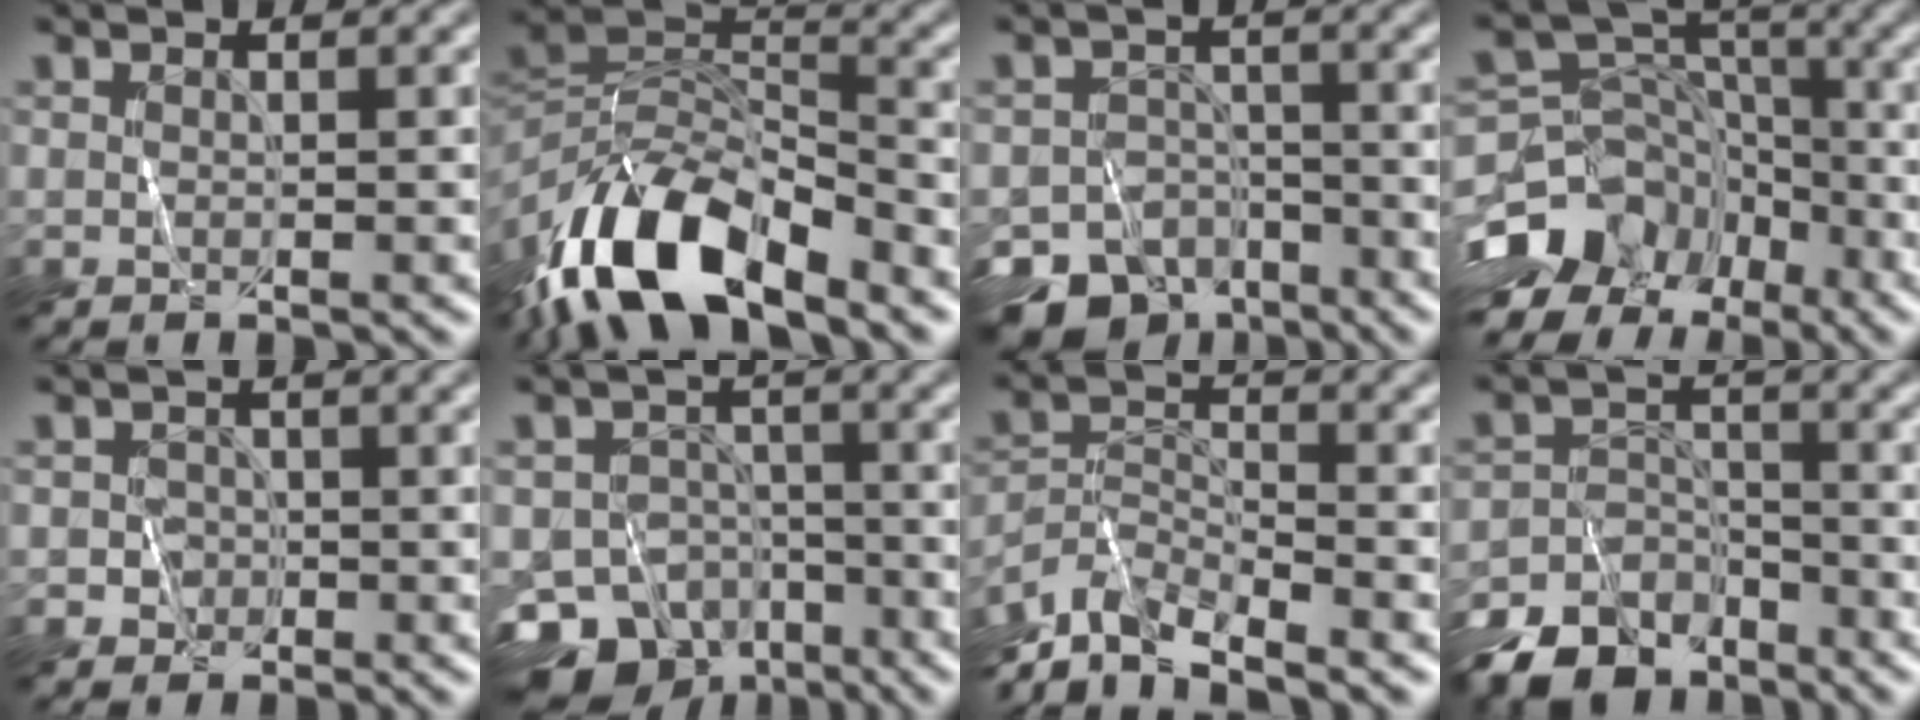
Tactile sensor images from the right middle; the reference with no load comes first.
{"total": 12.2, "force": [-7.8, 5.0, 7.9], "torque": [-0.148, 0.005, -0.155]}
{"total": 9.2, "force": [-7.1, 5.3, 2.7], "torque": [-0.033, -0.019, -0.110]}
{"total": 11.0, "force": [-6.7, 7.7, 3.9], "torque": [-0.086, 0.007, -0.111]}
{"total": 1.3, "force": [-0.4, 1.2, 0.0], "torque": [0.008, 0.000, -0.008]}
{"total": 10.9, "force": [-7.4, 7.0, 3.7], "torque": [-0.055, -0.015, -0.114]}
{"total": 5.8, "force": [-5.3, 1.2, 1.9], "torque": [-0.038, -0.008, -0.108]}
{"total": 7.9, "force": [-6.2, 4.4, 2.3], "torque": [-0.026, -0.010, -0.105]}